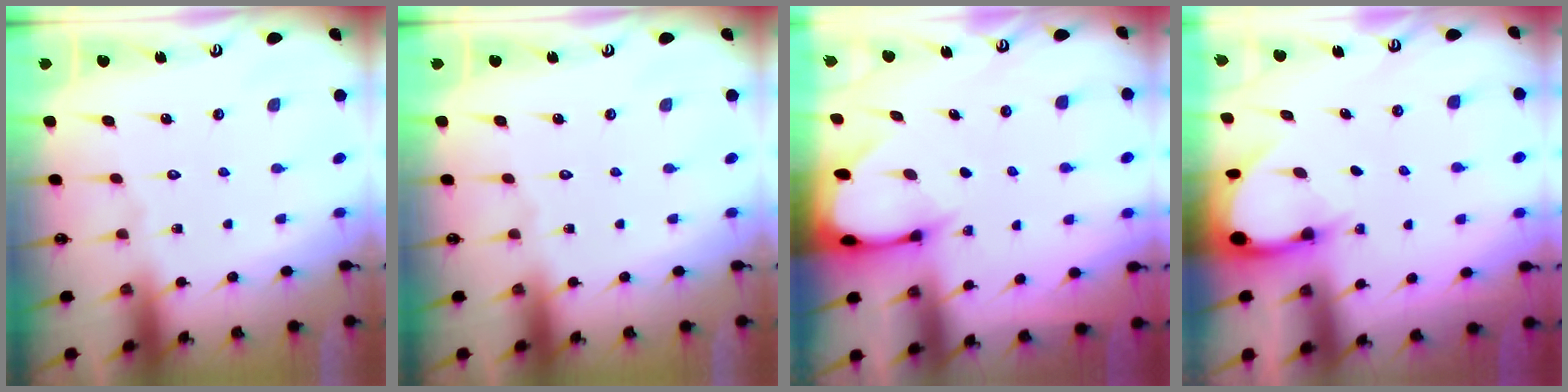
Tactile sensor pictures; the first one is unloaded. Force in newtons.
{"total": 0.0}
{"total": 3.1, "press": 3.1, "slide": 0.4}
{"total": 3.8, "press": 3.7, "slide": 0.5}